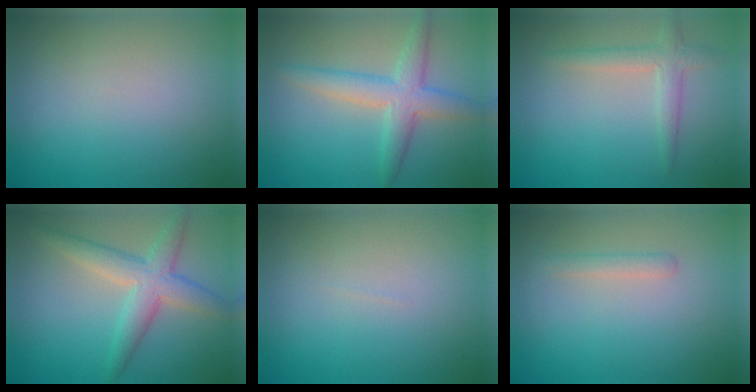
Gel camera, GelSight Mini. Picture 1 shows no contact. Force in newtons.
{"total": 4.3, "press": 4.3, "slide": 0.1}
{"total": 2.3, "press": 2.3, "slide": 0.1}
{"total": 4.3, "press": 4.3, "slide": 0.3}
{"total": 0.0}
{"total": 1.2, "press": 1.2, "slide": 0.1}